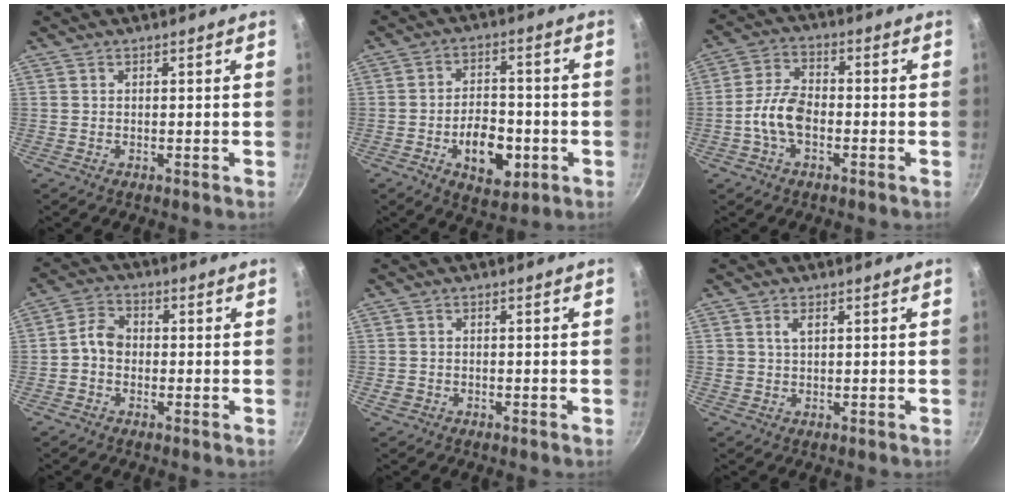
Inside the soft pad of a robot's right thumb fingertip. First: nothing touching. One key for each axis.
{"total": 11.3, "fx": -3.6, "fy": 6.6, "fz": 8.4, "tx": -0.104, "ty": 0.016, "tz": -0.053}
{"total": 7.9, "fx": -2.1, "fy": 4.6, "fz": 6.0, "tx": -0.109, "ty": 0.032, "tz": -0.049}
{"total": 5.0, "fx": -0.7, "fy": 4.0, "fz": 3.0, "tx": -0.036, "ty": 0.022, "tz": -0.027}
{"total": 1.6, "fx": -0.7, "fy": 1.3, "fz": 0.7, "tx": -0.016, "ty": 0.007, "tz": -0.009}
{"total": 2.0, "fx": 0.7, "fy": 1.3, "fz": 1.4, "tx": -0.019, "ty": 0.001, "tz": 0.015}